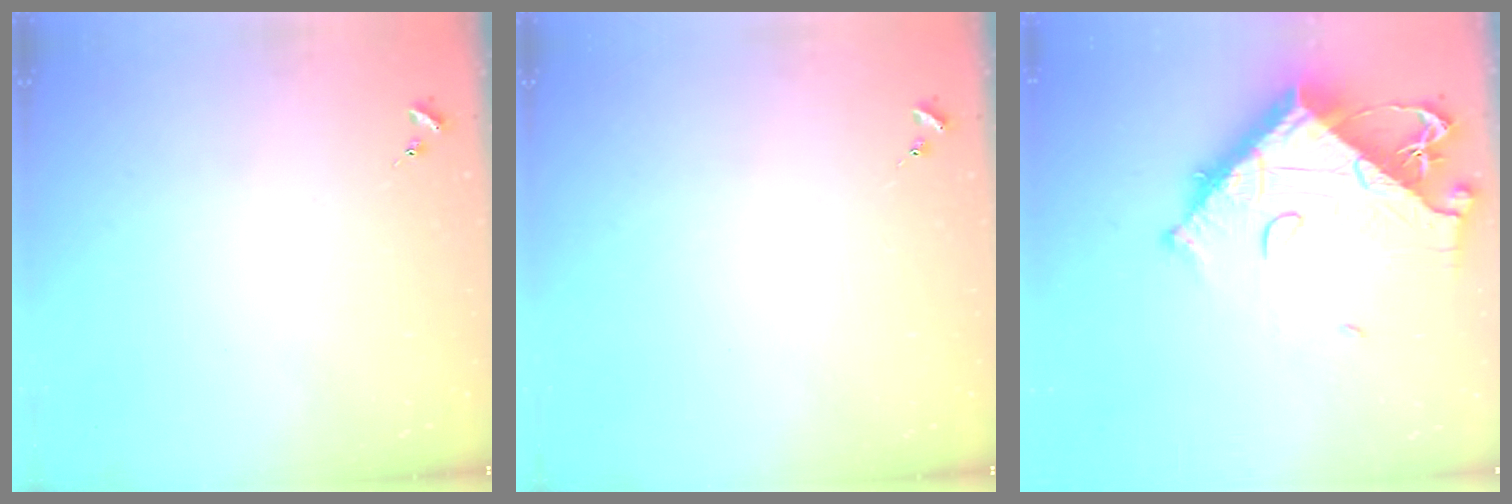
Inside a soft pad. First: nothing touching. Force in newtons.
{"total": 0.0}
{"total": 20.0, "press": 19.9, "slide": 2.3}